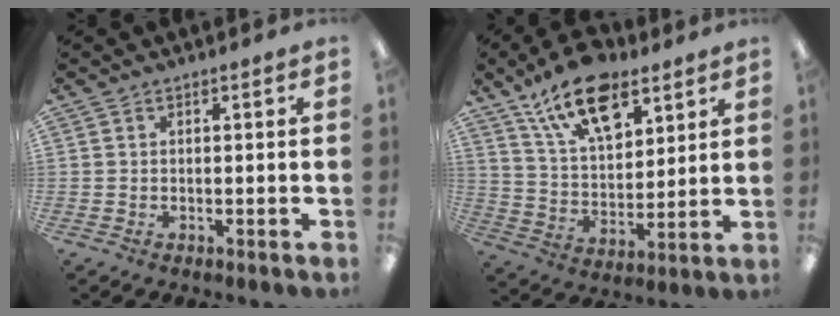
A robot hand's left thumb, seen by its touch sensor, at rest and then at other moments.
{"total": 17.5, "force": [11.3, 8.9, 9.9], "torque": [-0.167, -0.049, 0.201]}